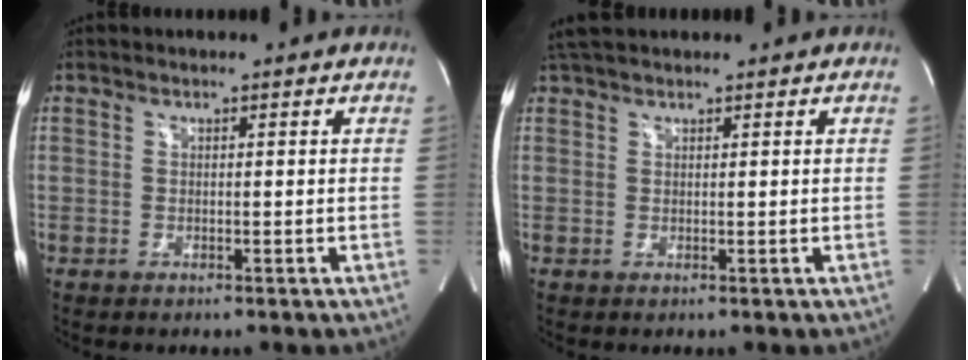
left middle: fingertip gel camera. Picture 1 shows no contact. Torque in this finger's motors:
{"motor_torque": [0.37, -0.24, -0.03, 0.05]}